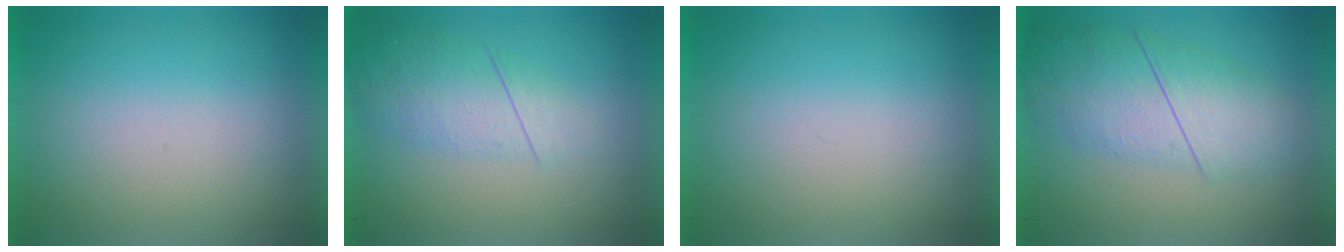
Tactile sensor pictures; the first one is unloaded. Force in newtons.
{"total": 2.8}
{"total": 0.0}
{"total": 4.6}